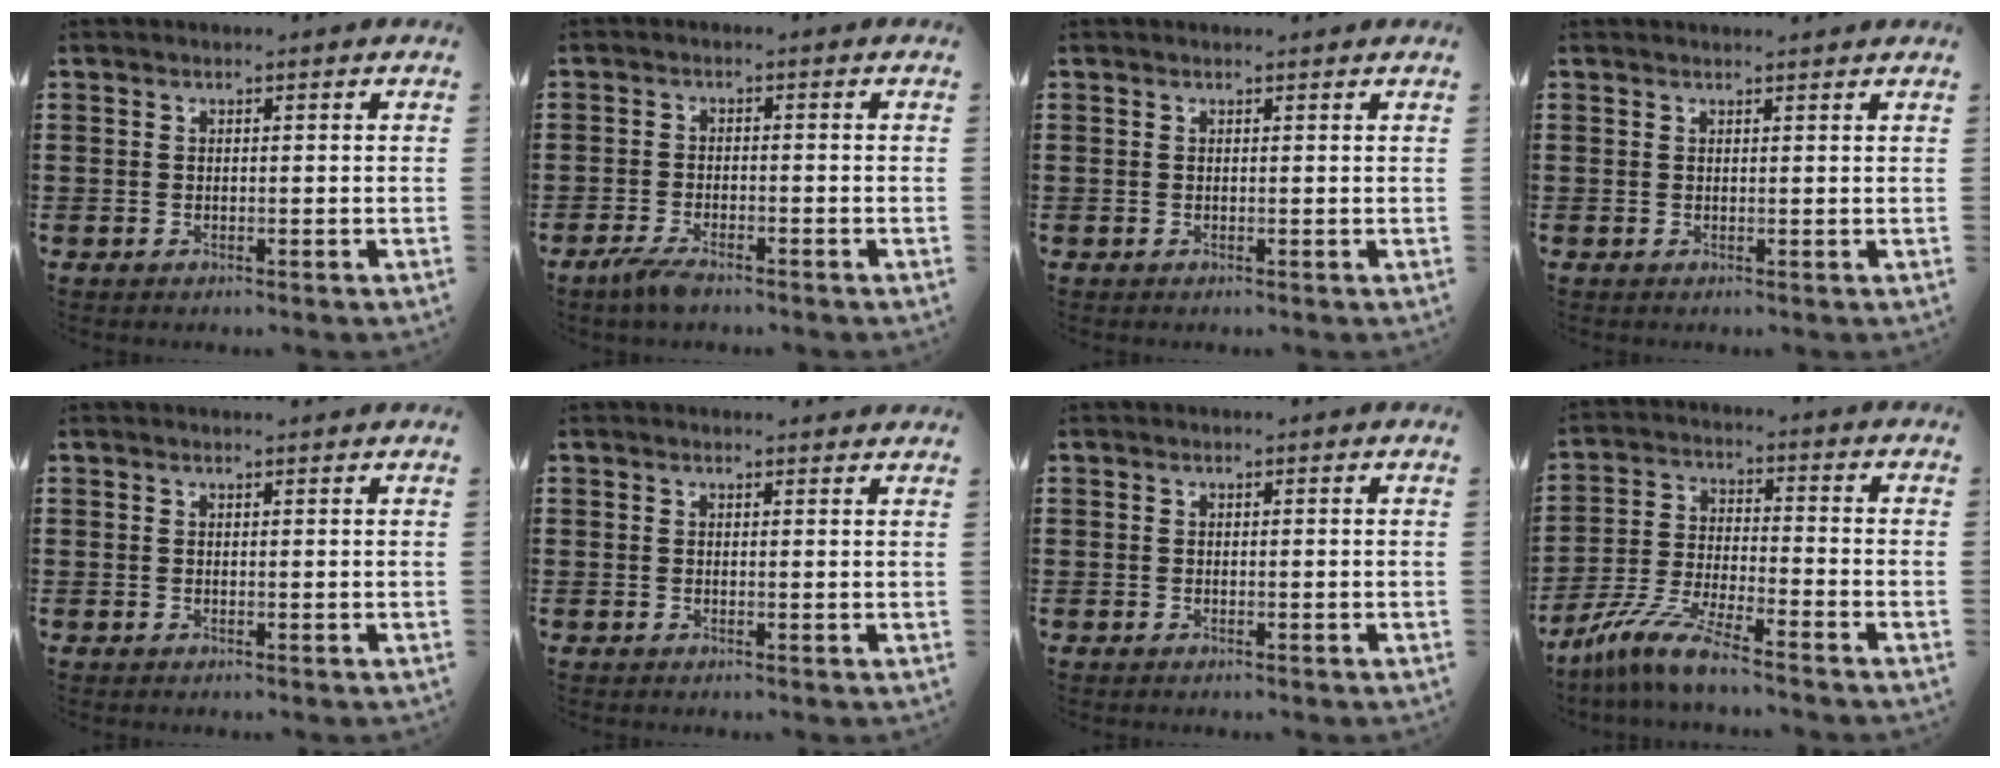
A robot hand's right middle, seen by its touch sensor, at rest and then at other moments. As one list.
[{"total": 2.7, "force": [-1.9, 0.4, 1.8], "torque": [-0.054, -0.008, -0.041]}, {"total": 0.0}, {"total": 0.7, "force": [0.7, -0.1, 0.1], "torque": [0.004, -0.004, 0.012]}, {"total": 0.6, "force": [0.5, -0.2, 0.1], "torque": [-0.002, 0.000, 0.010]}, {"total": 0.7, "force": [0.7, -0.1, 0.2], "torque": [0.003, -0.005, 0.012]}, {"total": 0.0}, {"total": 7.9, "force": [-6.9, 0.0, 3.9], "torque": [-0.098, -0.011, -0.141]}]